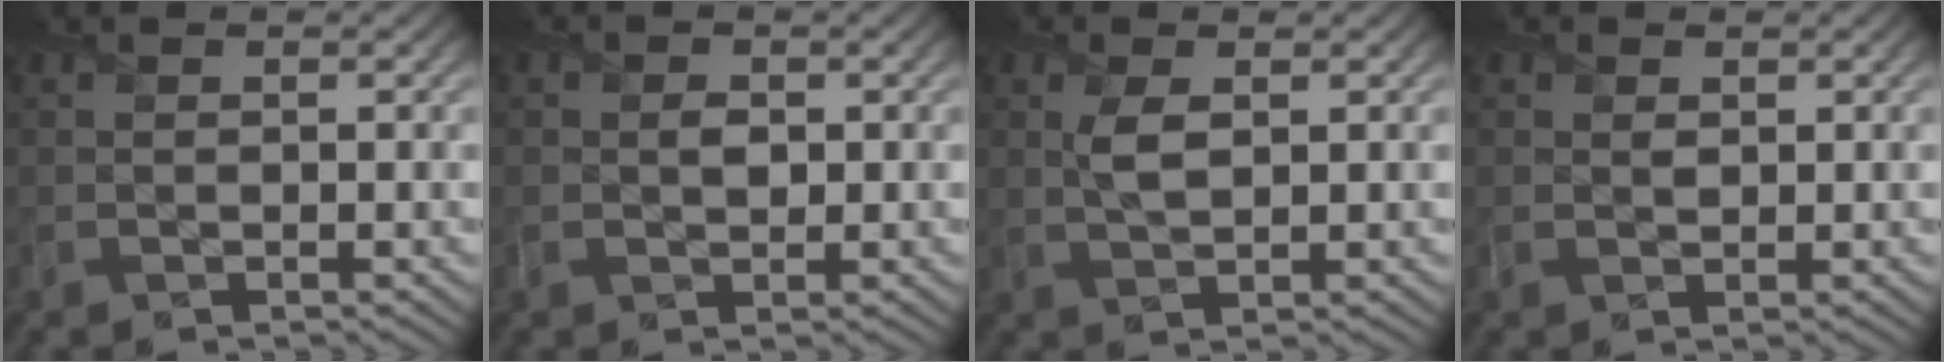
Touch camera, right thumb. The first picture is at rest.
{"total": 1.4, "force": [-0.1, 1.1, 0.9], "torque": [-0.019, -0.006, -0.004]}
{"total": 2.7, "force": [0.8, 1.1, 2.3], "torque": [-0.057, 0.001, 0.016]}
{"total": 1.0, "force": [0.5, 0.5, 0.6], "torque": [-0.015, 0.000, 0.010]}